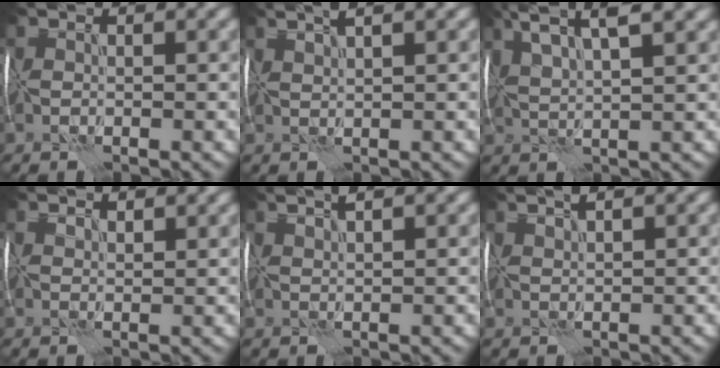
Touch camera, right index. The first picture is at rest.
{"total": 2.6, "force": [2.0, 0.0, 1.6], "torque": [-0.026, 0.014, 0.036]}
{"total": 6.5, "force": [4.3, 0.9, 4.9], "torque": [-0.083, 0.020, 0.074]}
{"total": 2.1, "force": [1.9, 0.6, 0.8], "torque": [-0.017, 0.004, 0.036]}
{"total": 2.7, "force": [2.2, 0.1, 1.6], "torque": [-0.022, 0.015, 0.035]}
{"total": 2.4, "force": [2.0, 0.0, 1.3], "torque": [-0.020, 0.013, 0.035]}